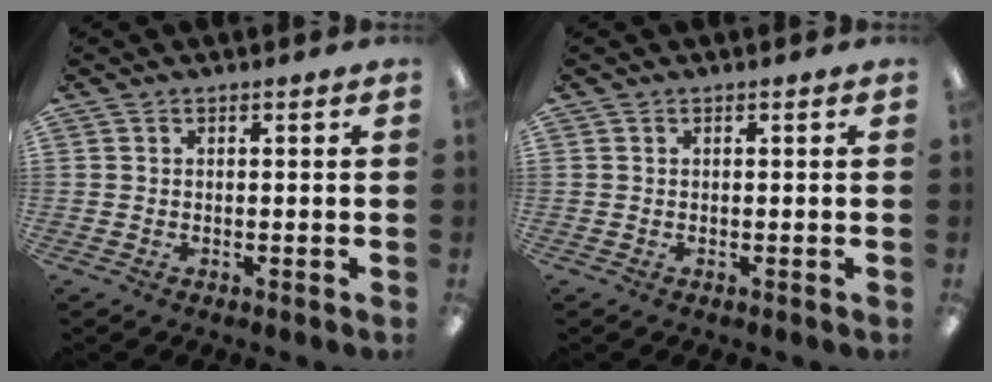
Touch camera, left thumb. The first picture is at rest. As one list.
[{"total": 0.0}]